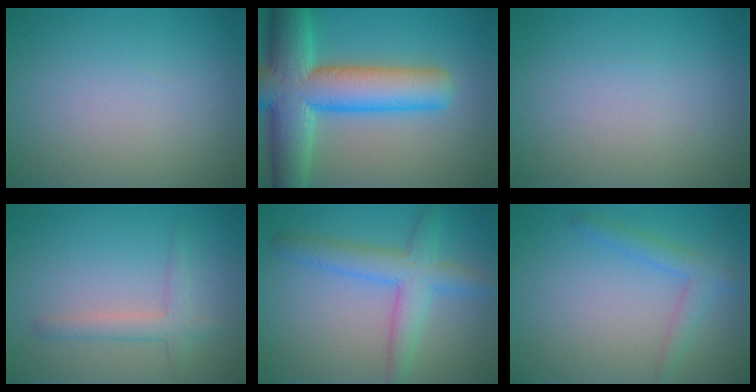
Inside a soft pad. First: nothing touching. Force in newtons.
{"total": 11.6, "press": 11.6, "slide": 0.6}
{"total": 0.0}
{"total": 2.1, "press": 2.1, "slide": 0.1}
{"total": 4.6, "press": 4.6, "slide": 0.2}
{"total": 2.4, "press": 2.4, "slide": 0.1}